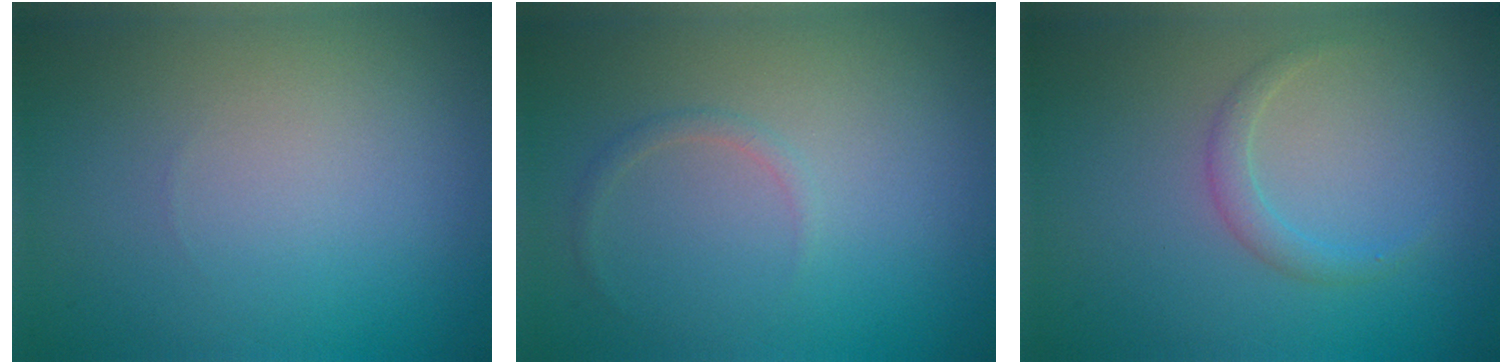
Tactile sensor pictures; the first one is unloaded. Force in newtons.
{"total": 0.7, "press": 0.7, "slide": 0.1}
{"total": 1.3, "press": 1.2, "slide": 0.2}